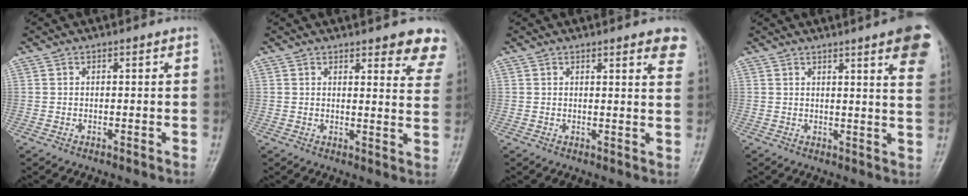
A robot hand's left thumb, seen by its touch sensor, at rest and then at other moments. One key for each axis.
{"total": 9.3, "fx": 7.6, "fy": 2.8, "fz": 4.6, "tx": -0.015, "ty": -0.038, "tz": 0.067}
{"total": 6.0, "fx": 4.3, "fy": 1.4, "fz": 4.0, "tx": -0.027, "ty": -0.016, "tz": 0.041}
{"total": 12.8, "fx": 7.3, "fy": 1.7, "fz": 10.4, "tx": -0.108, "ty": -0.025, "tz": 0.073}